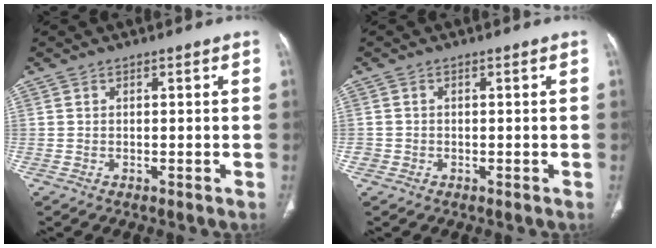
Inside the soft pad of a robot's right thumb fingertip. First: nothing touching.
{"total": 1.0, "force": [-0.3, 0.9, 0.1], "torque": [0.002, 0.005, -0.006]}